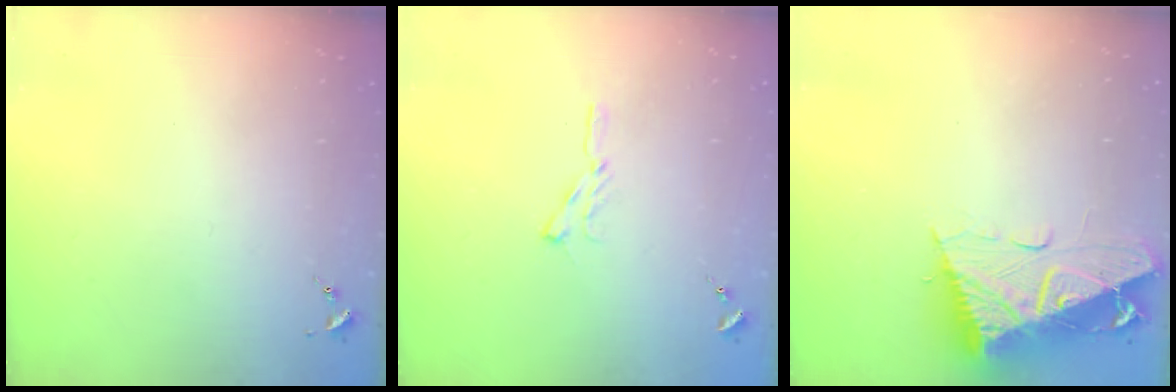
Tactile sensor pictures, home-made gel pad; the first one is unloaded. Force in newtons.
{"total": 5.8, "press": 5.8, "slide": 0.6}
{"total": 16.6, "press": 16.5, "slide": 1.5}